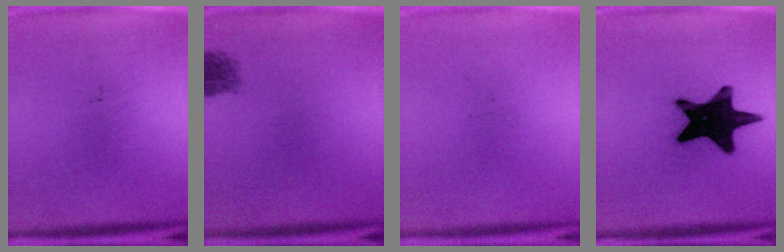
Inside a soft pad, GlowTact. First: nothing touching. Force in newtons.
{"total": 1.8}
{"total": 0.0}
{"total": 19.5}